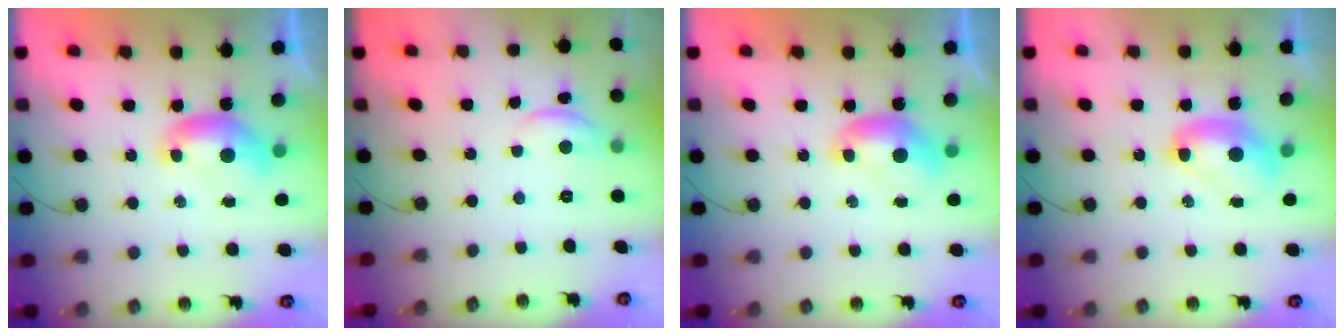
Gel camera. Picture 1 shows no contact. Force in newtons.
{"total": 1.2, "press": 1.1, "slide": 0.6}
{"total": 0.0}
{"total": 2.6, "press": 2.6, "slide": 0.1}